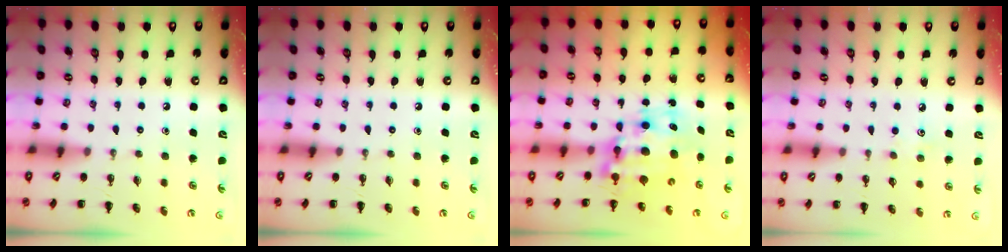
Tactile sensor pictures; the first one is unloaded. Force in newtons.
{"total": 0.0}
{"total": 10.3, "press": 10.0, "slide": 2.8}
{"total": 2.7, "press": 2.6, "slide": 0.7}